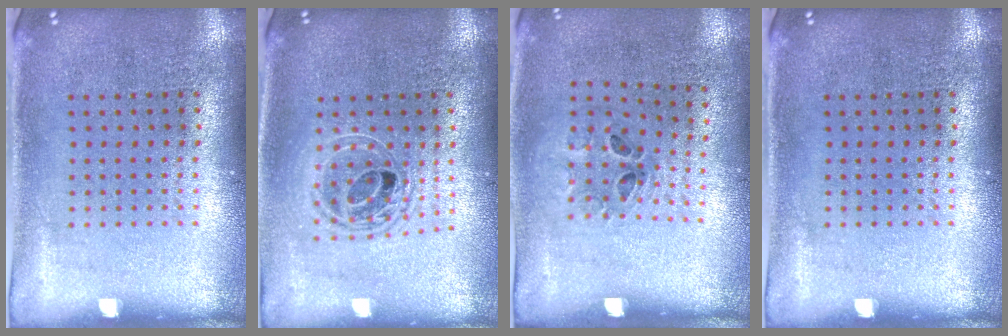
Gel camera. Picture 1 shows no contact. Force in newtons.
{"total": 1.7, "press": 1.4, "slide": 0.9}
{"total": 1.2, "press": 0.6, "slide": 1.0}
{"total": 0.0}